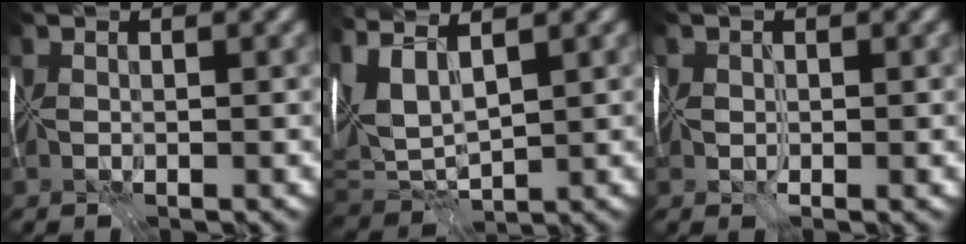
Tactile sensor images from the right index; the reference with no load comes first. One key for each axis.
{"total": 4.8, "fx": 1.9, "fy": 1.7, "fz": 4.0, "tx": -0.105, "ty": -0.001, "tz": 0.039}
{"total": 0.5, "fx": -0.4, "fy": 0.3, "fz": 0.0, "tx": 0.005, "ty": -0.002, "tz": -0.007}